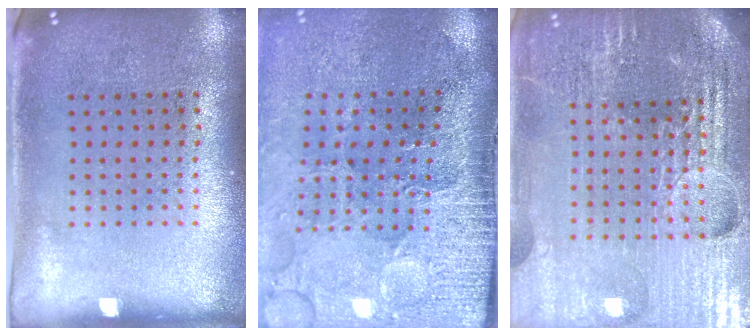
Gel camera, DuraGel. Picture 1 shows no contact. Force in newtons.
{"total": 3.7, "press": 3.4, "slide": 1.4}
{"total": 6.0, "press": 5.4, "slide": 2.6}